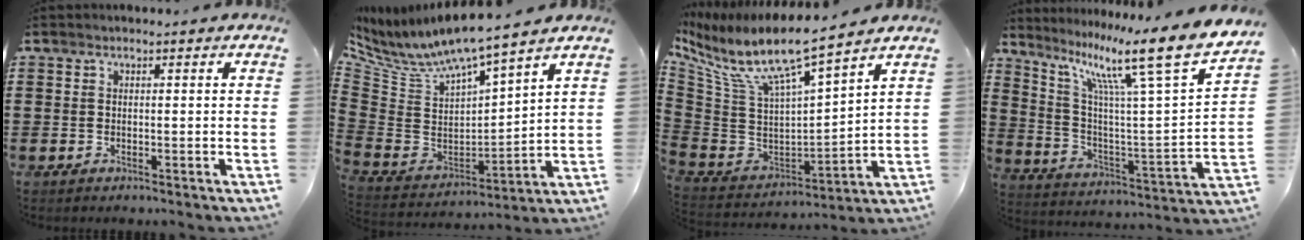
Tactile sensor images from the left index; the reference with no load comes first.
{"total": 5.8, "force": [4.6, 0.8, 3.5], "torque": [-0.091, -0.042, 0.073]}
{"total": 9.2, "force": [6.4, 1.3, 6.4], "torque": [-0.149, -0.052, 0.102]}
{"total": 14.1, "force": [9.7, 1.1, 10.3], "torque": [-0.195, -0.073, 0.142]}